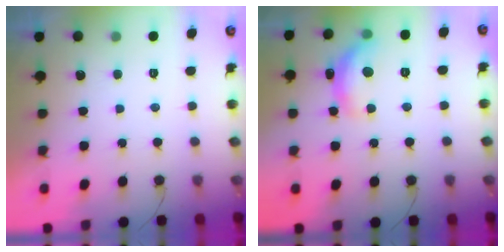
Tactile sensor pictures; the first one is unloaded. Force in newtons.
{"total": 13.9, "press": 13.9, "slide": 0.6}